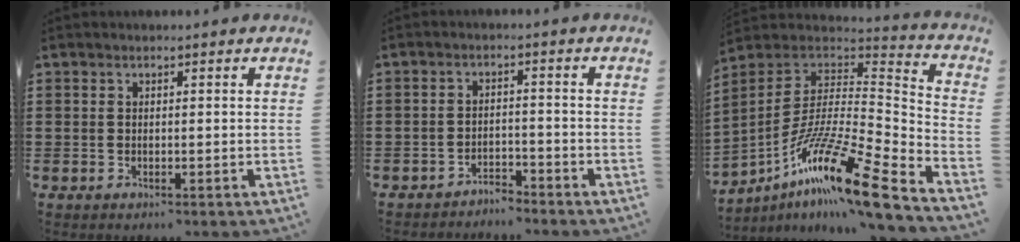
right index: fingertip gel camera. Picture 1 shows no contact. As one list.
[{"total": 3.0, "force": [-3.0, 0.1, 0.0], "torque": [-0.009, -0.001, -0.063]}, {"total": 16.9, "force": [-10.8, 2.3, 12.8], "torque": [-0.246, 0.004, -0.198]}]